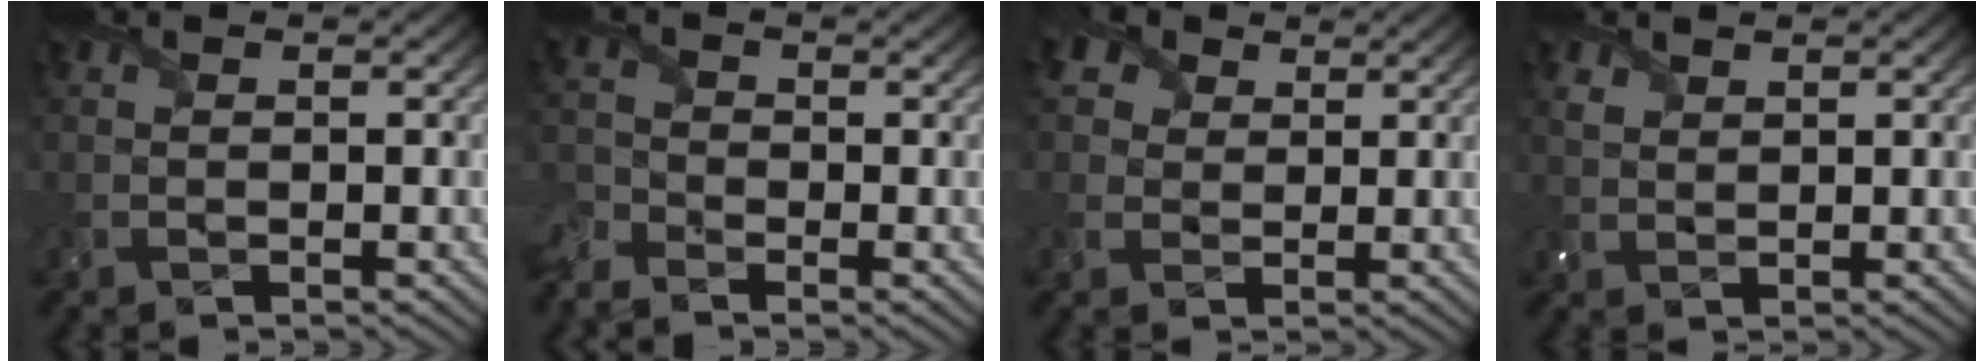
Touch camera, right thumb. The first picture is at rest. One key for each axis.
{"total": 4.4, "fx": -3.8, "fy": 1.8, "fz": 1.4, "tx": -0.037, "ty": -0.015, "tz": -0.083}
{"total": 5.2, "fx": 2.9, "fy": 3.8, "fz": 2.0, "tx": -0.074, "ty": 0.011, "tz": 0.053}
{"total": 1.7, "fx": 1.3, "fy": 1.0, "fz": 0.6, "tx": -0.020, "ty": 0.000, "tz": 0.028}